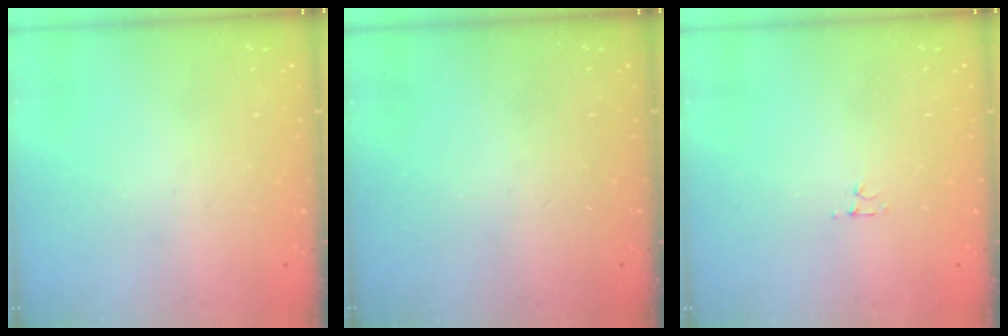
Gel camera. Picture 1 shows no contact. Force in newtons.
{"total": 0.0}
{"total": 3.1, "press": 3.0, "slide": 0.4}